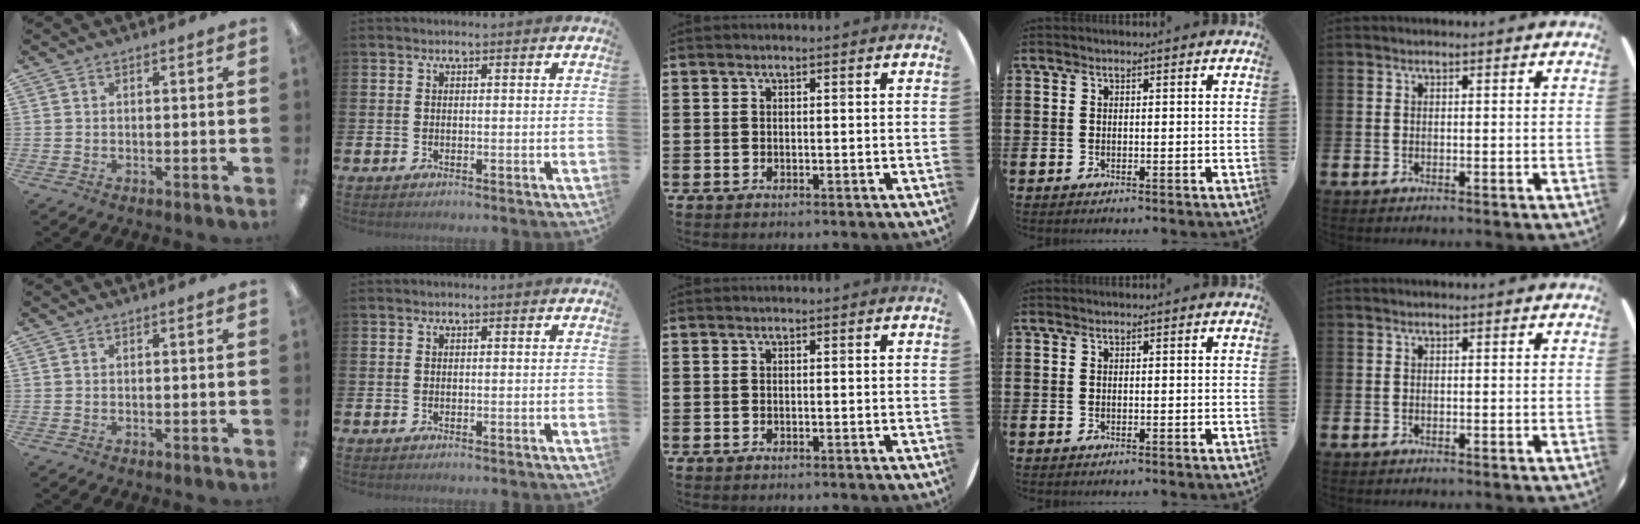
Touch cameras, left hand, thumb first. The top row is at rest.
{}